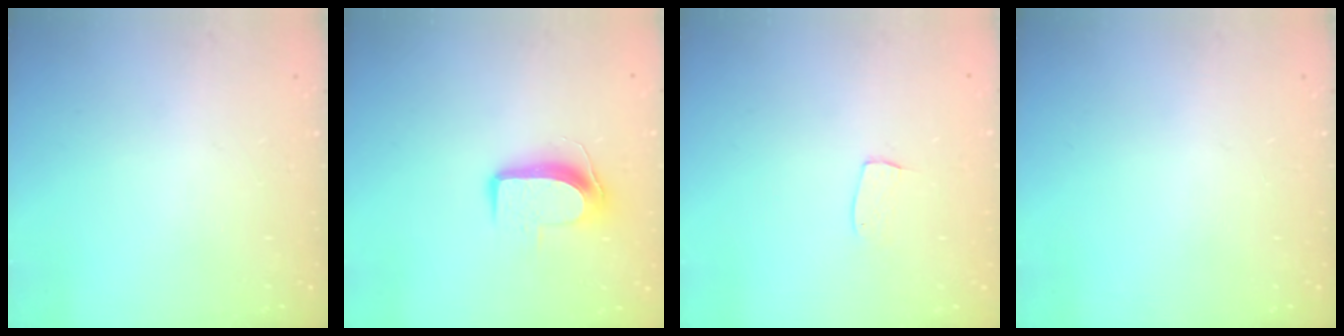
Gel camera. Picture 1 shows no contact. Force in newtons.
{"total": 8.7, "press": 8.6, "slide": 0.7}
{"total": 5.2, "press": 5.2, "slide": 0.3}
{"total": 0.0}